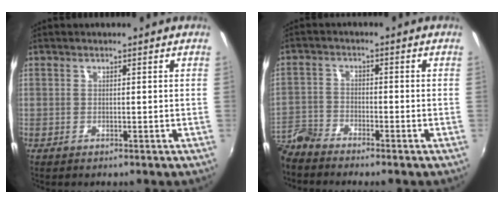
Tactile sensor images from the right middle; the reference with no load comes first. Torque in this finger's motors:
{"motor_torque": [-0.15, -0.54, 0.05, -0.01]}